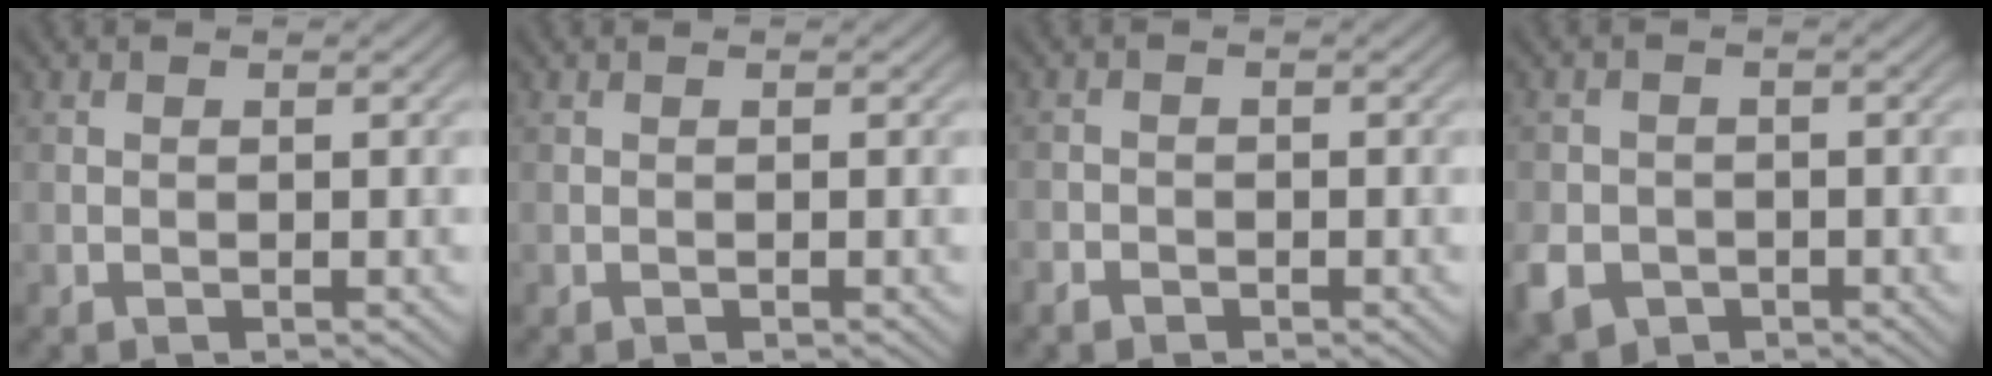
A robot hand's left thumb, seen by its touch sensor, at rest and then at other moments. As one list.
[{"total": 0.0}, {"total": 1.8, "force": [-1.2, 1.2, 0.5], "torque": [-0.008, -0.002, -0.029]}, {"total": 4.9, "force": [-2.1, 3.8, 2.1], "torque": [-0.055, -0.011, -0.050]}]